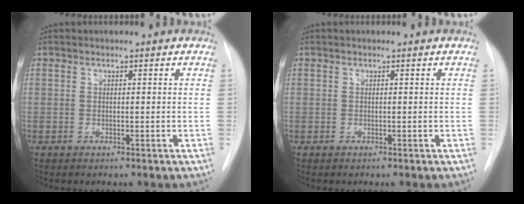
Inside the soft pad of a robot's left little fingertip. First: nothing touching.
{"total": 0.0}